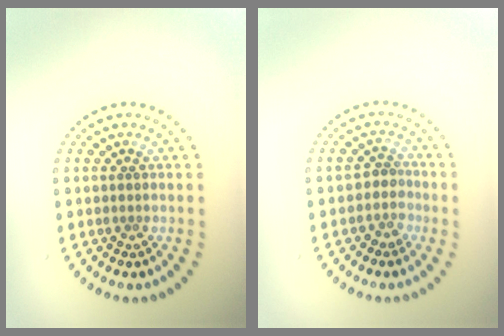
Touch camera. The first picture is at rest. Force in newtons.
{"total": 2.0, "press": 1.5, "slide": 1.3}